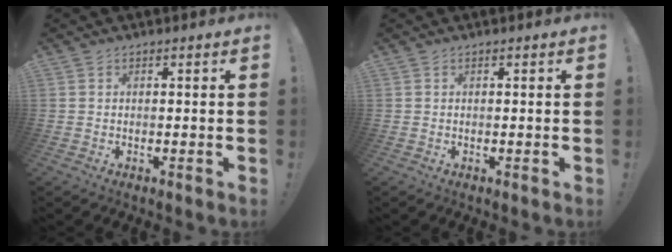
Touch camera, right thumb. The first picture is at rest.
{"total": 0.0}